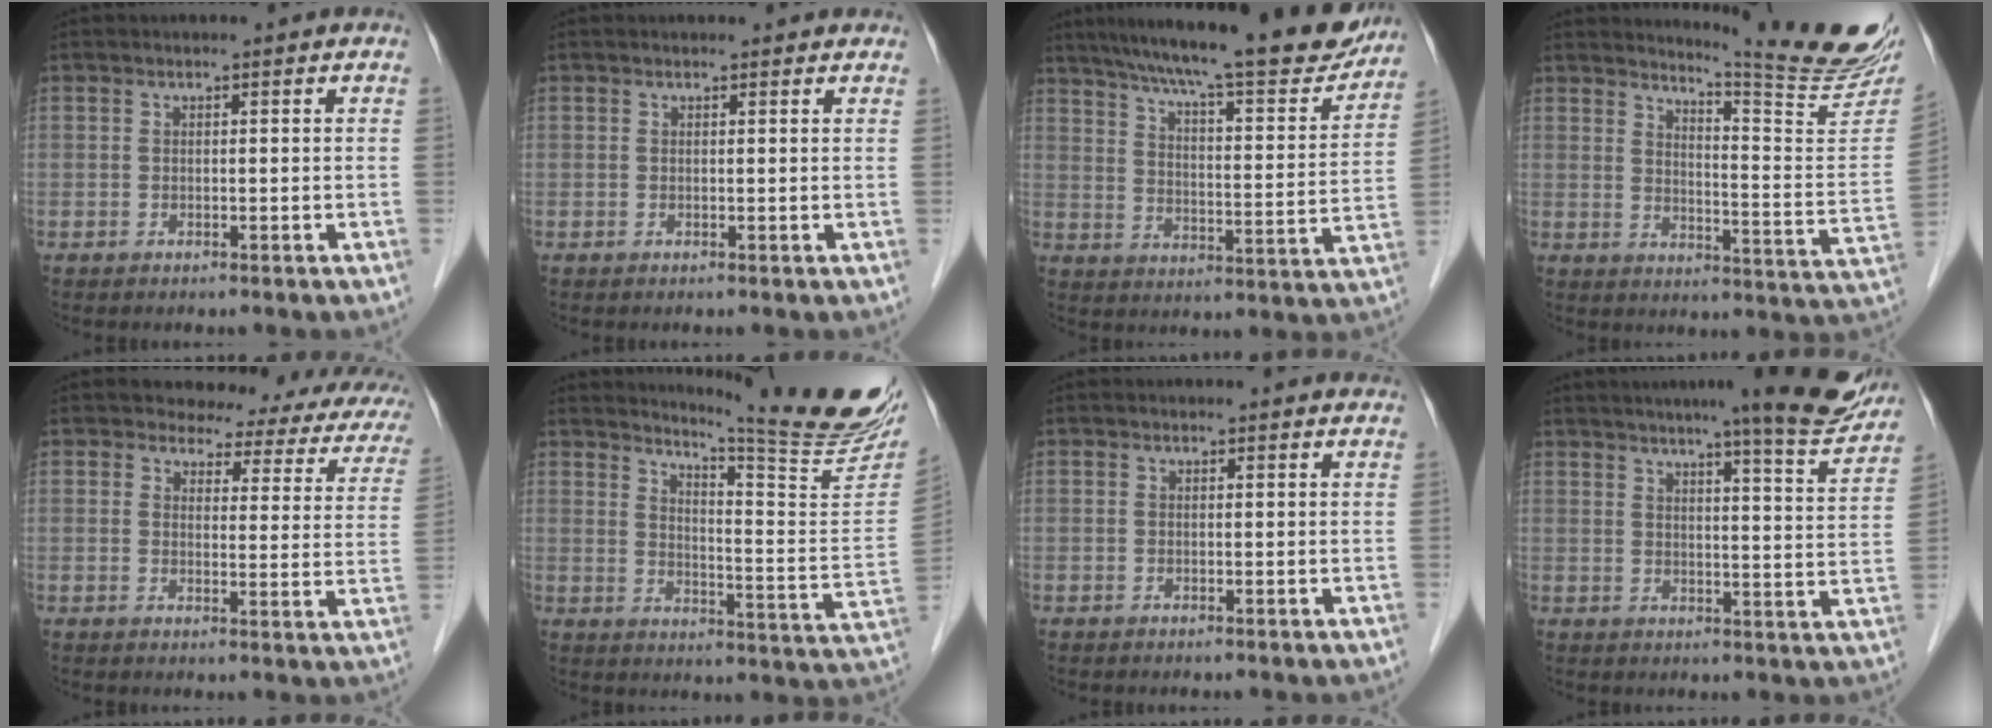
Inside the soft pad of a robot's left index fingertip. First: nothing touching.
{"total": 2.1, "force": [1.9, 0.6, 0.4], "torque": [-0.009, 0.007, 0.012]}
{"total": 24.6, "force": [21.2, 3.5, 12.0], "torque": [-0.190, -0.022, 0.282]}
{"total": 16.9, "force": [15.9, -1.2, 5.6], "torque": [-0.084, -0.121, 0.193]}
{"total": 13.5, "force": [11.1, 5.1, 5.7], "torque": [-0.038, -0.012, 0.096]}
{"total": 19.3, "force": [17.7, -1.1, 7.6], "torque": [-0.115, -0.120, 0.219]}
{"total": 1.2, "force": [1.2, 0.2, 0.0], "torque": [-0.009, -0.008, 0.001]}
{"total": 14.7, "force": [12.5, 0.6, 7.7], "torque": [-0.090, -0.018, 0.144]}